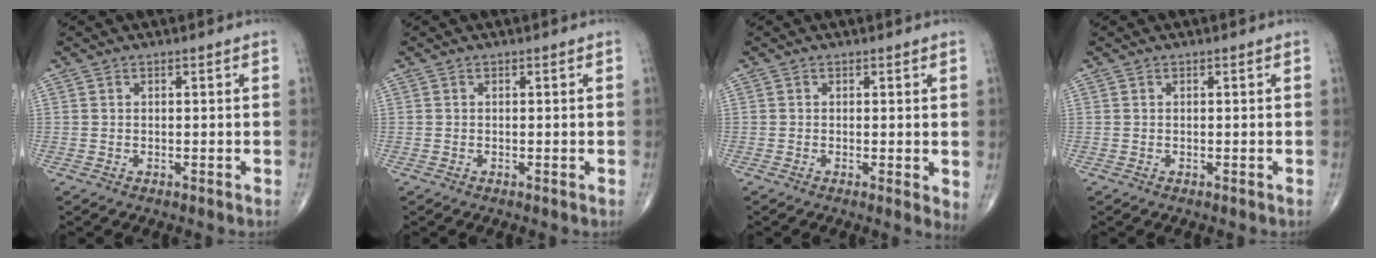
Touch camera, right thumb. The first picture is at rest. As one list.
[{"total": 0.0}, {"total": 2.7, "force": [0.1, 0.8, 2.6], "torque": [-0.039, -0.010, -0.004]}, {"total": 0.0}]